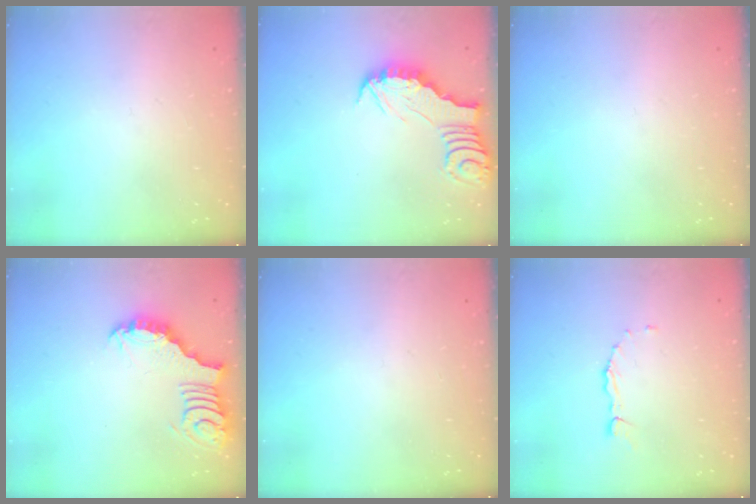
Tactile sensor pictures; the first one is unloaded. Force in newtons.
{"total": 3.0, "press": 3.0, "slide": 0.3}
{"total": 0.0}
{"total": 3.5, "press": 3.4, "slide": 0.7}
{"total": 0.0}
{"total": 1.9, "press": 1.9, "slide": 0.2}